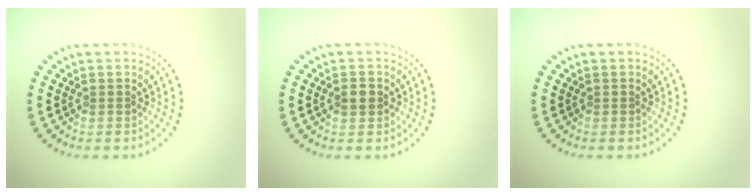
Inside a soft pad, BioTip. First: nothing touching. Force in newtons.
{"total": 1.6, "press": 1.6, "slide": 0.1}
{"total": 0.0}